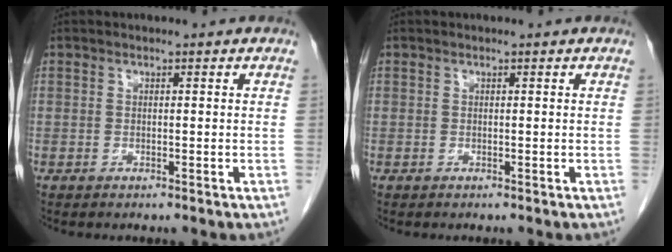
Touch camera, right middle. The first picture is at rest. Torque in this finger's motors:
{"motor_torque": [-0.06, 0.19, 0.06, 0.01]}